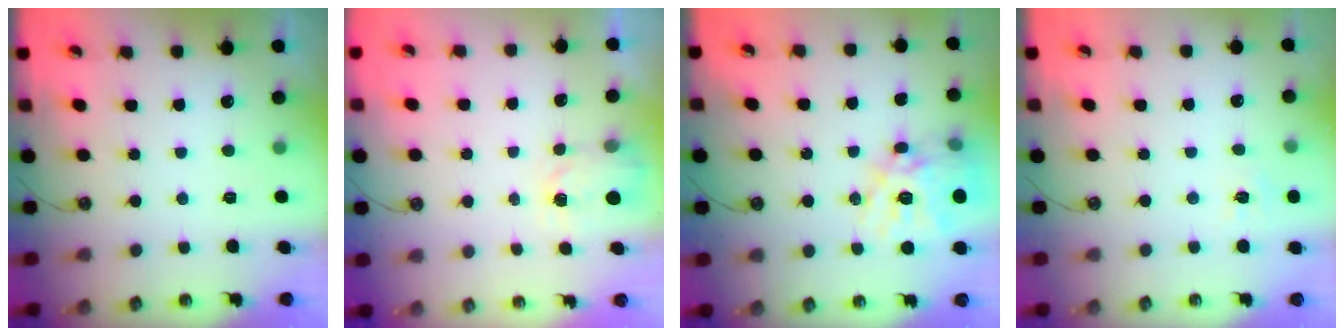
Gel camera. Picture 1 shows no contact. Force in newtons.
{"total": 2.6, "press": 2.6, "slide": 0.4}
{"total": 19.2, "press": 19.1, "slide": 1.9}
{"total": 6.5, "press": 6.5, "slide": 0.6}